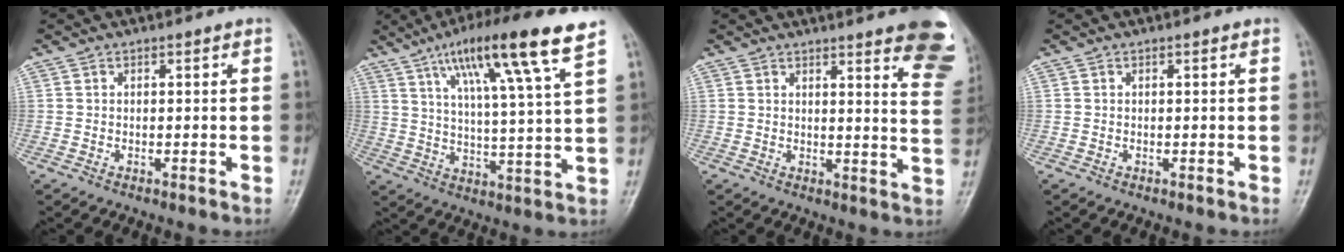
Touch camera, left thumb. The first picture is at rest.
{"total": 16.5, "force": [9.4, 1.4, 13.5], "torque": [-0.221, -0.027, 0.154]}
{"total": 16.1, "force": [10.7, 3.1, 11.5], "torque": [-0.116, -0.052, 0.111]}
{"total": 0.0}